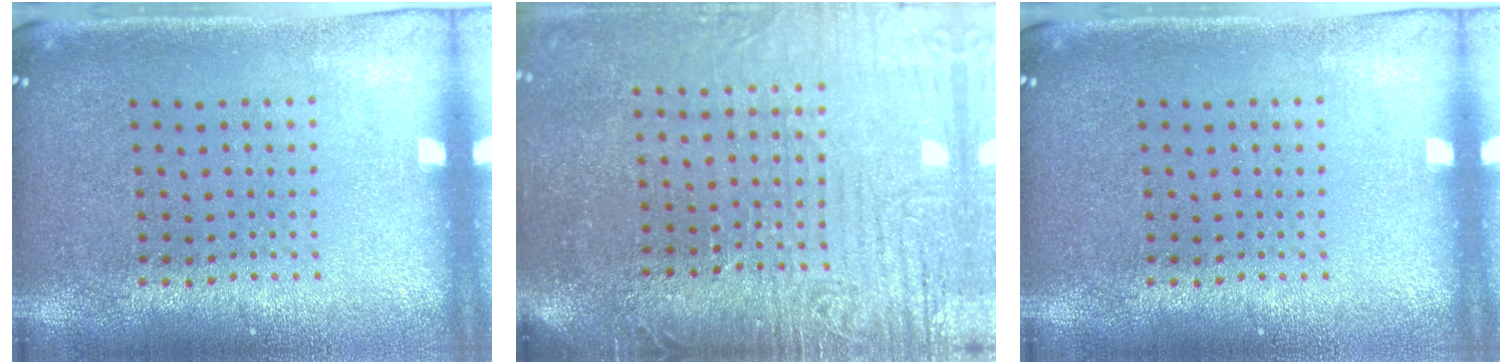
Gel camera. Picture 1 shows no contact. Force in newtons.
{"total": 3.8, "press": 3.4, "slide": 1.7}
{"total": 0.0}